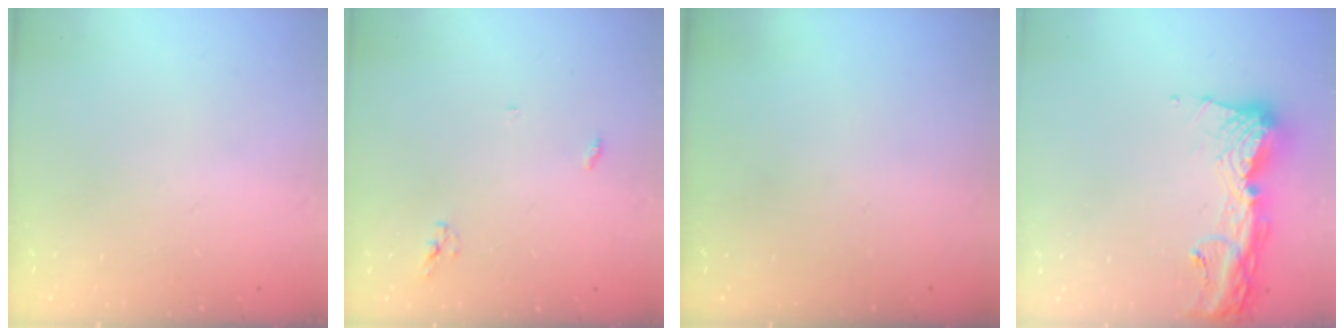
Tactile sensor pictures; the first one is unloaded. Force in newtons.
{"total": 3.8, "press": 3.8, "slide": 0.1}
{"total": 0.0}
{"total": 15.5, "press": 15.4, "slide": 1.5}